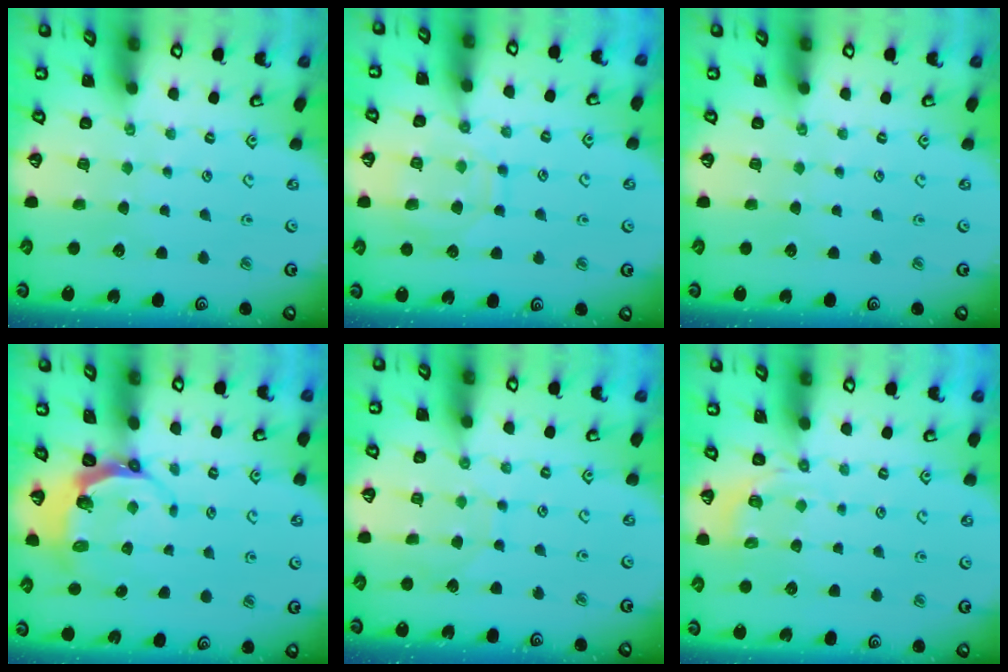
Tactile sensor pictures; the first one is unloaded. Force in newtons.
{"total": 12.1, "press": 12.0, "slide": 1.0}
{"total": 0.0}
{"total": 5.8, "press": 4.8, "slide": 3.3}
{"total": 6.0, "press": 6.0, "slide": 0.2}
{"total": 2.9, "press": 2.2, "slide": 1.8}